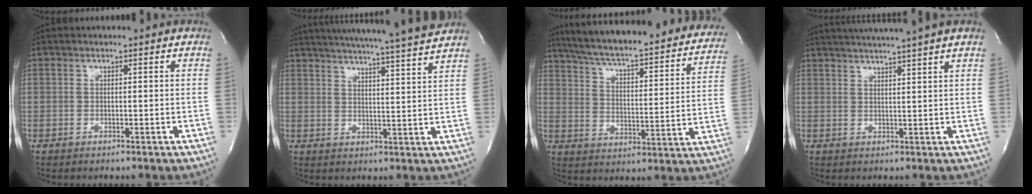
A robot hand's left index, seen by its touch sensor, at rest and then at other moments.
{"total": 19.1, "force": [17.5, -1.5, 7.4], "torque": [-0.129, -0.033, 0.232]}
{"total": 32.1, "force": [27.9, 5.6, 14.7], "torque": [-0.239, -0.046, 0.354]}
{"total": 10.4, "force": [9.1, -1.4, 4.8], "torque": [-0.081, 0.014, 0.121]}